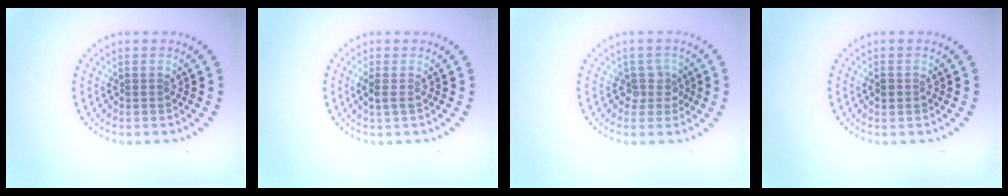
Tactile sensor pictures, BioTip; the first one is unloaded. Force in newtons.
{"total": 1.2, "press": 1.0, "slide": 0.5}
{"total": 1.8, "press": 1.3, "slide": 1.3}
{"total": 1.1, "press": 1.1, "slide": 0.0}